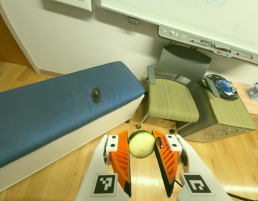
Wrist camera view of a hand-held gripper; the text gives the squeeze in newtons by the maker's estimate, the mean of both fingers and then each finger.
{"total": 10.1, "left": 10.3, "right": 10.0}